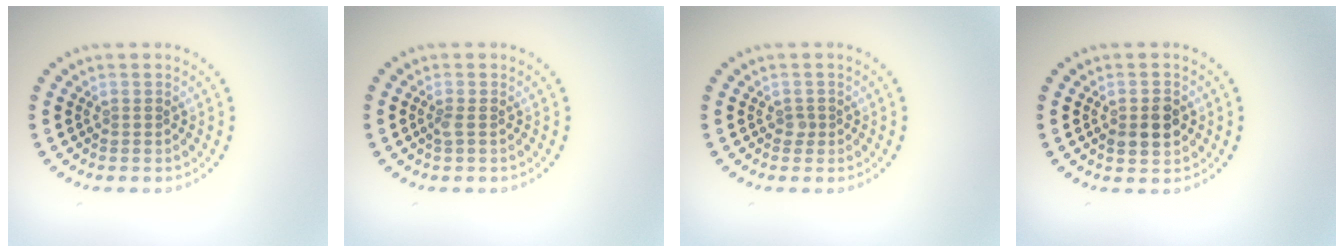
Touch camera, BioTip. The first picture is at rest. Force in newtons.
{"total": 0.6, "press": 0.5, "slide": 0.4}
{"total": 0.7, "press": 0.5, "slide": 0.5}
{"total": 2.4, "press": 2.4, "slide": 0.2}